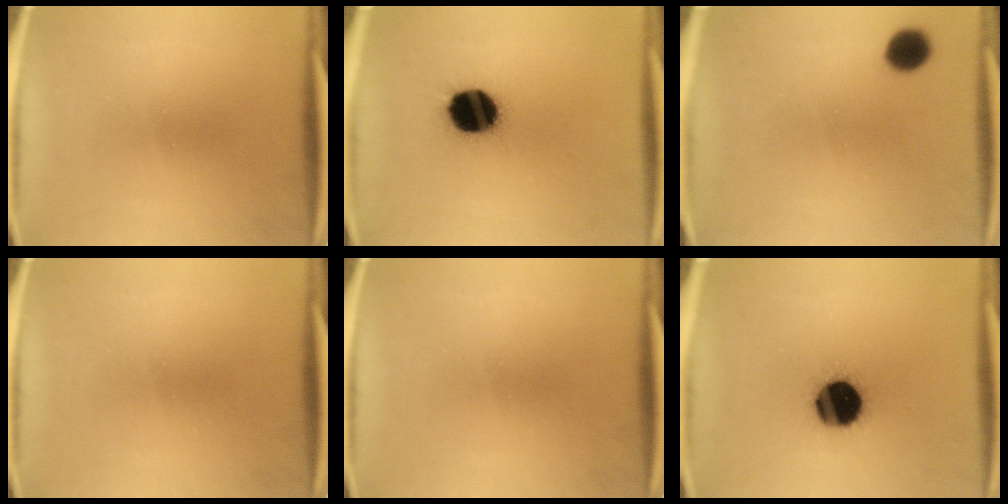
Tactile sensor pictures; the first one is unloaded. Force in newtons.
{"total": 15.0}
{"total": 5.1}
{"total": 0.0}
{"total": 0.0}
{"total": 16.2}